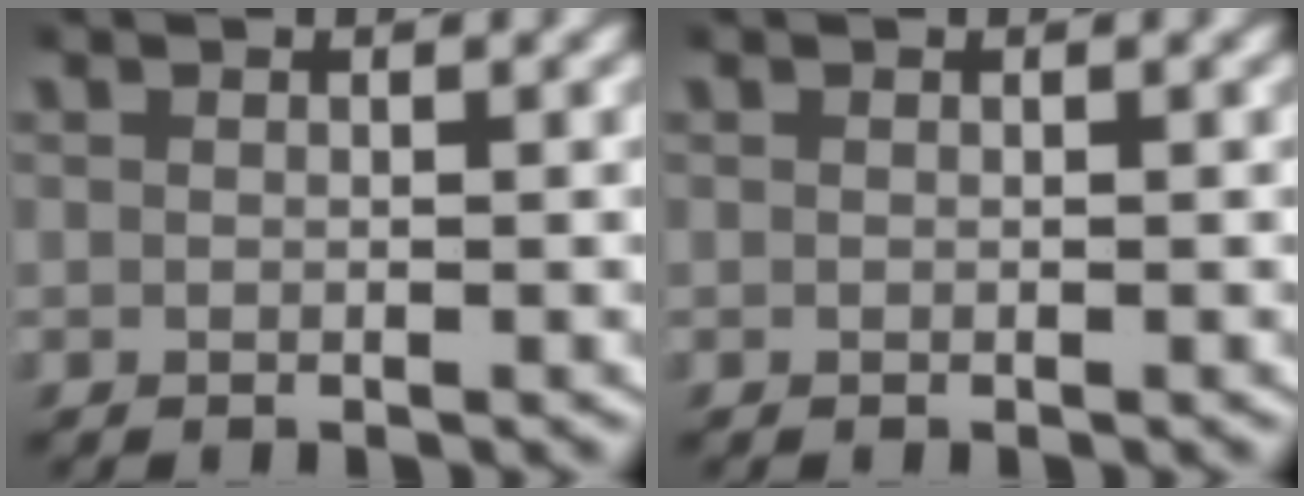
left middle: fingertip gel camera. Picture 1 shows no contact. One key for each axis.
{"total": 0.0}